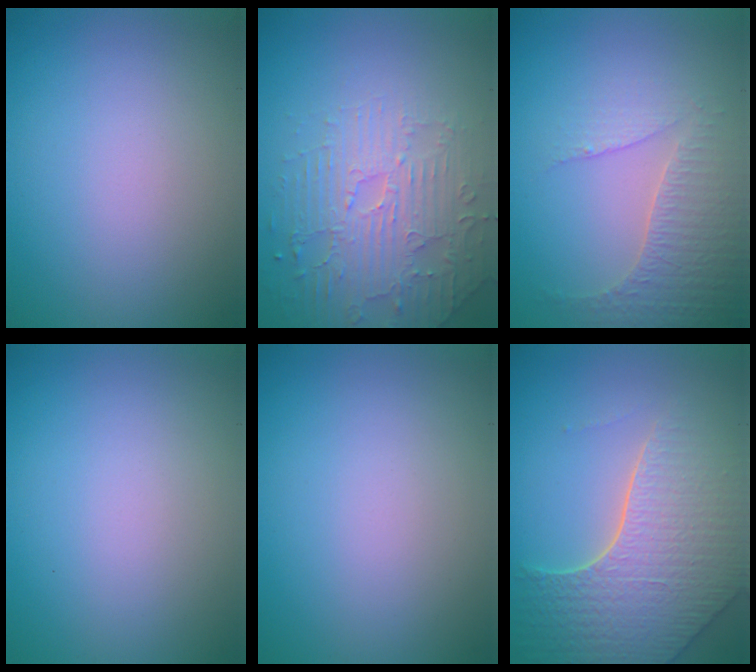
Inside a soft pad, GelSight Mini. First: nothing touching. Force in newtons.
{"total": 4.6, "press": 3.7, "slide": 2.7}
{"total": 4.3, "press": 3.1, "slide": 2.9}
{"total": 0.0}
{"total": 0.0}
{"total": 7.5, "press": 5.7, "slide": 4.9}